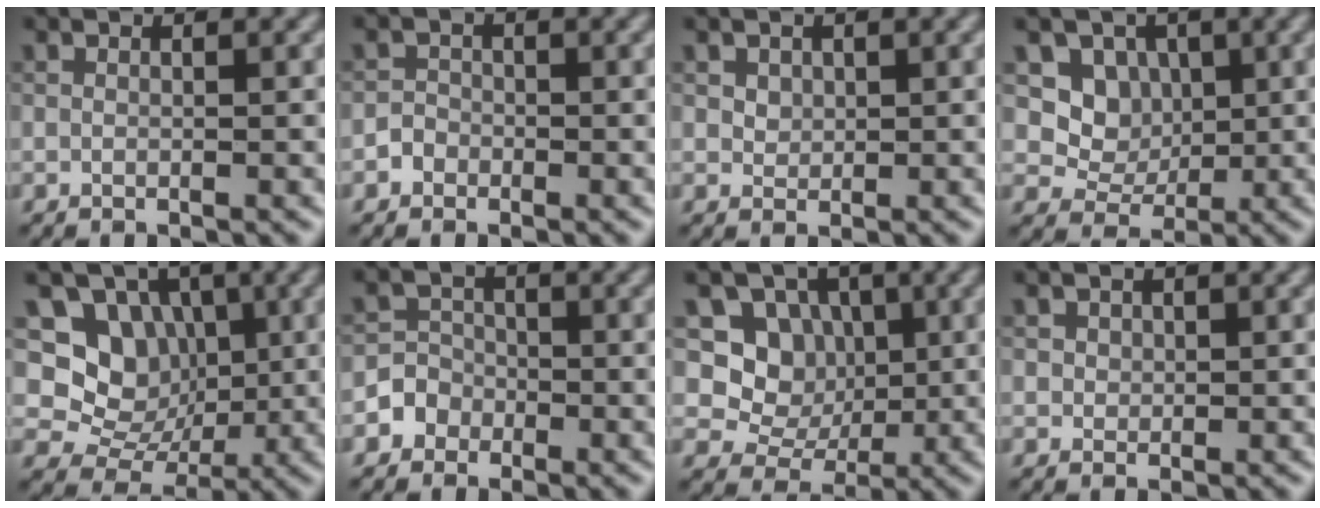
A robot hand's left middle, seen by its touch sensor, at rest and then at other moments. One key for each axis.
{"total": 1.2, "fx": -0.7, "fy": 1.0, "fz": 0.2, "tx": 0.008, "ty": 0.003, "tz": -0.017}
{"total": 1.3, "fx": 0.7, "fy": 1.0, "fz": 0.5, "tx": -0.009, "ty": -0.006, "tz": 0.023}
{"total": 3.7, "fx": 0.8, "fy": 3.3, "fz": 1.6, "tx": -0.026, "ty": -0.007, "tz": 0.008}
{"total": 7.5, "fx": 2.0, "fy": 6.5, "fz": 3.2, "tx": -0.044, "ty": 0.000, "tz": 0.021}
{"total": 2.7, "fx": -1.4, "fy": 2.3, "fz": 0.1, "tx": 0.030, "ty": 0.006, "tz": -0.036}
{"total": 4.7, "fx": 0.9, "fy": 4.2, "fz": 1.9, "tx": -0.023, "ty": -0.008, "tz": 0.004}
{"total": 1.1, "fx": 0.5, "fy": 0.9, "fz": 0.3, "tx": -0.002, "ty": -0.005, "tz": 0.014}